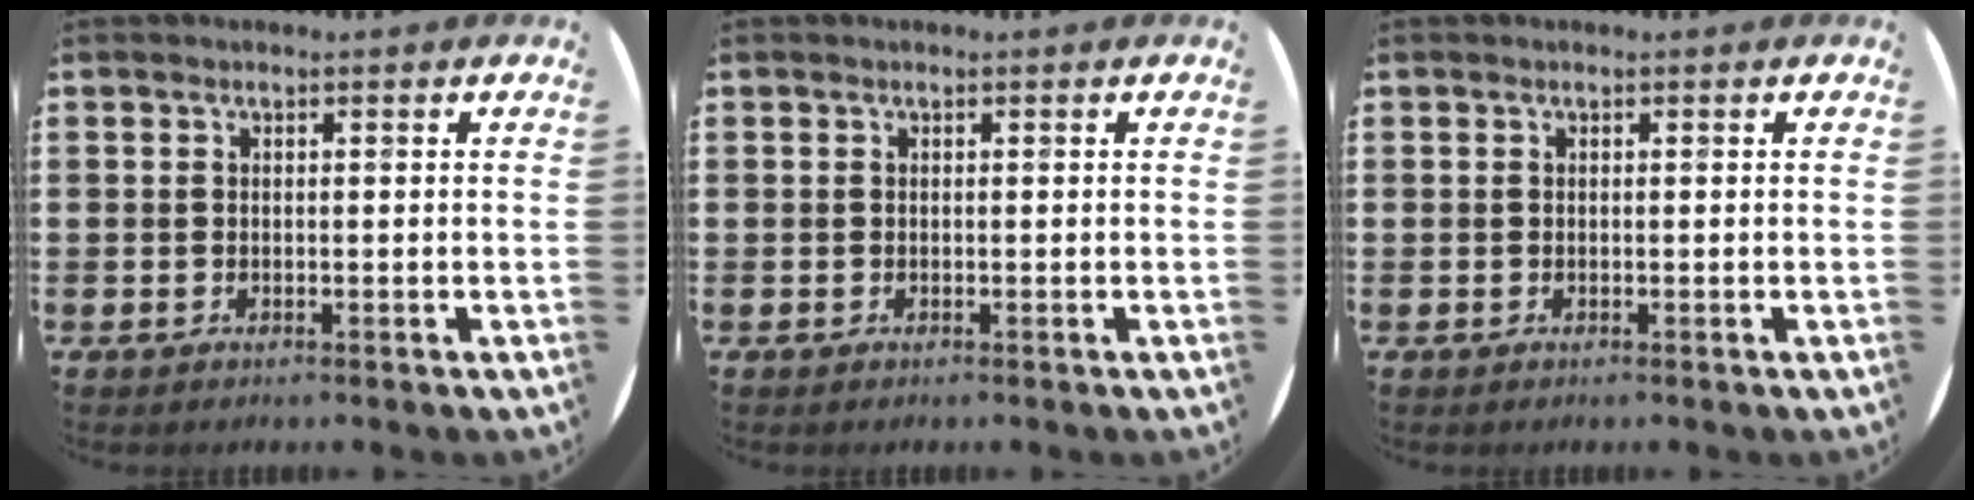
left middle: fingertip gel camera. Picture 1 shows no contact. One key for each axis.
{"total": 0.0}
{"total": 0.0}